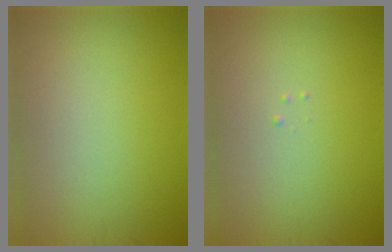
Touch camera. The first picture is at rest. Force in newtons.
{"total": 0.0}